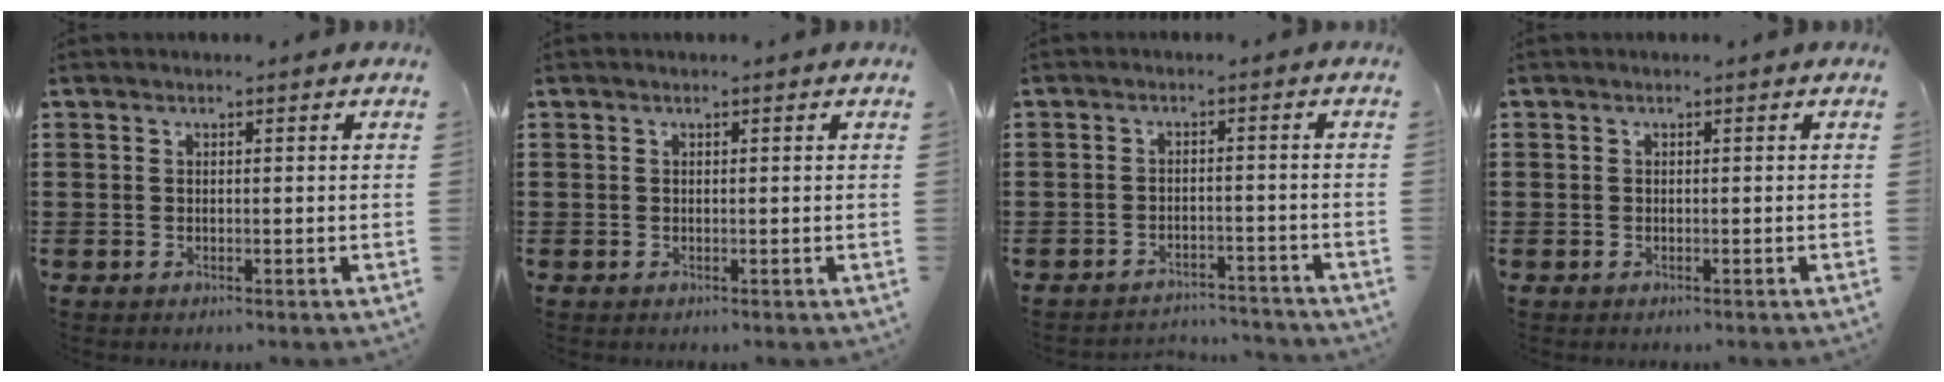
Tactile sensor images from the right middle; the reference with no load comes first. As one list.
[{"total": 0.0}, {"total": 3.1, "force": [-3.0, 0.2, -0.1], "torque": [-0.006, -0.001, -0.065]}, {"total": 0.6, "force": [-0.3, 0.5, 0.1], "torque": [-0.003, 0.001, -0.007]}]